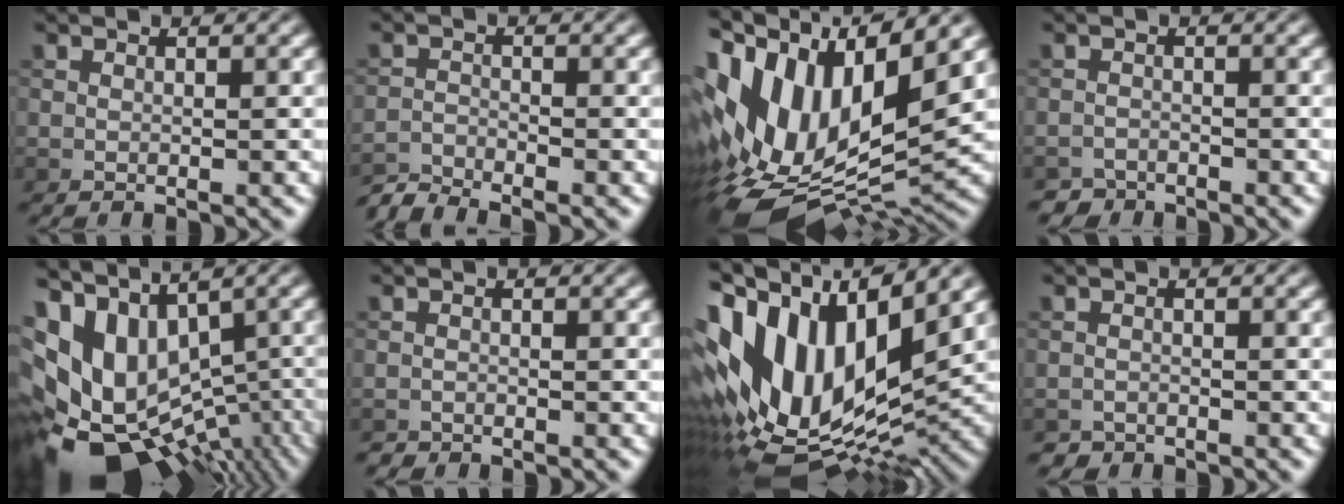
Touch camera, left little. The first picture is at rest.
{"total": 2.9, "force": [-2.8, 0.2, 0.5], "torque": [-0.014, -0.004, -0.065]}
{"total": 15.7, "force": [1.7, 7.7, 13.6], "torque": [-0.260, 0.008, 0.038]}
{"total": 1.8, "force": [-1.7, 0.6, -0.2], "torque": [0.007, 0.003, -0.032]}
{"total": 13.1, "force": [-3.1, 8.8, 9.3], "torque": [-0.148, 0.006, 0.000]}
{"total": 0.9, "force": [-0.9, 0.3, -0.1], "torque": [0.004, -0.003, -0.019]}
{"total": 16.9, "force": [2.2, 8.0, 14.7], "torque": [-0.268, 0.019, 0.034]}
{"total": 1.3, "force": [-1.2, 0.5, -0.2], "torque": [0.004, 0.002, -0.023]}